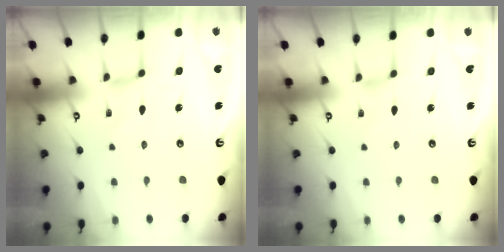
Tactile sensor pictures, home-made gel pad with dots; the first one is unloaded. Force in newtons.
{"total": 0.0}